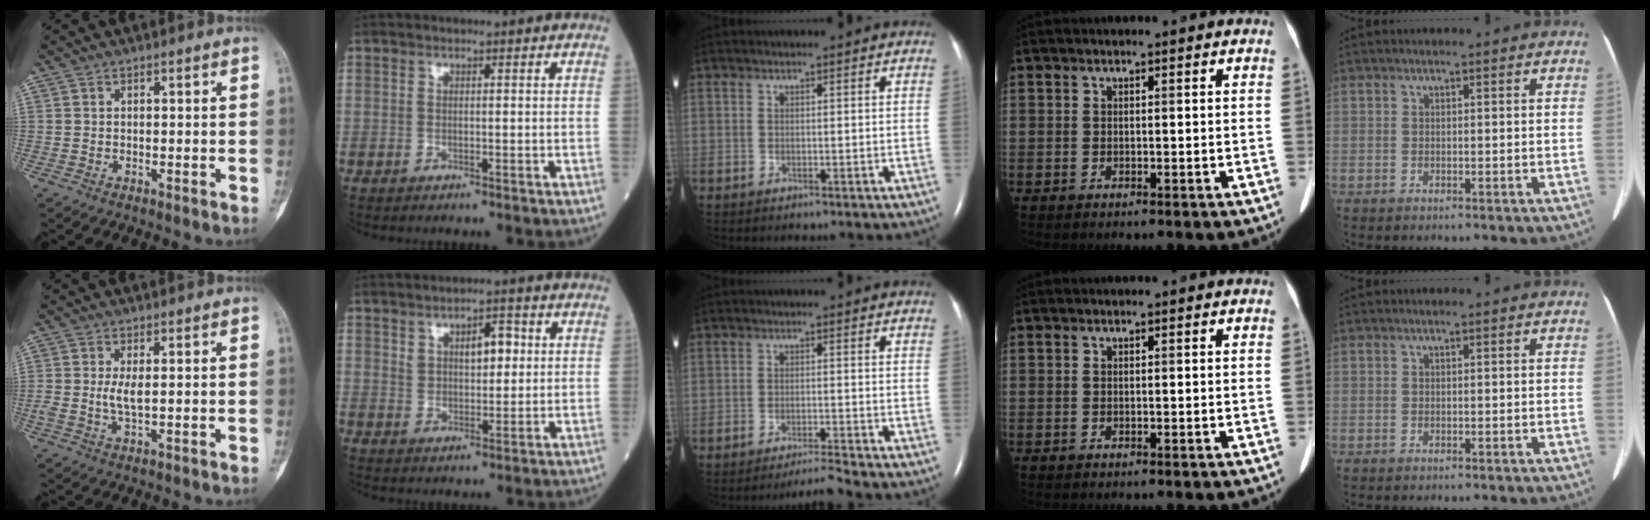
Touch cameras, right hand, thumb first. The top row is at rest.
{"thumb": {"total": 3.1, "force": [0.2, 1.0, 3.0], "torque": [-0.069, -0.007, 0.006]}, "index": {"total": 5.2, "force": [1.8, 2.5, 4.1], "torque": [-0.063, 0.010, 0.031]}, "middle": {"total": 3.0, "force": [-2.7, -1.4, 0.5], "torque": [-0.013, -0.015, -0.046]}}